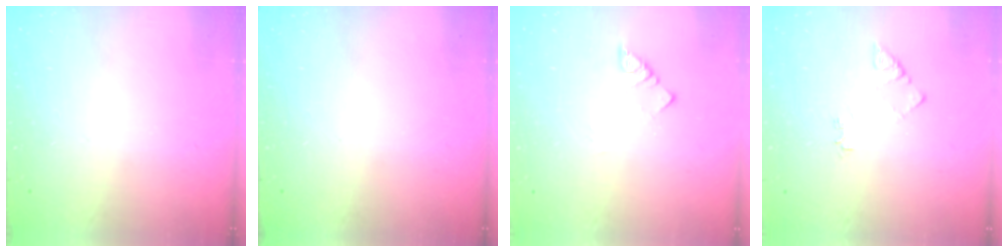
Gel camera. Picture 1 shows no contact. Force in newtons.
{"total": 0.0}
{"total": 1.8, "press": 1.8, "slide": 0.3}
{"total": 4.5, "press": 4.5, "slide": 0.6}